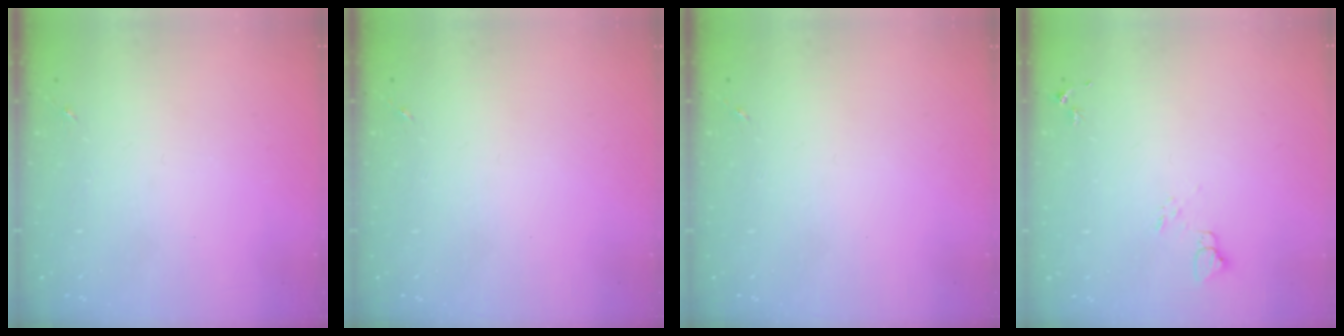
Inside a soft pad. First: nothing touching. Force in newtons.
{"total": 0.0}
{"total": 0.0}
{"total": 5.9, "press": 5.8, "slide": 0.5}